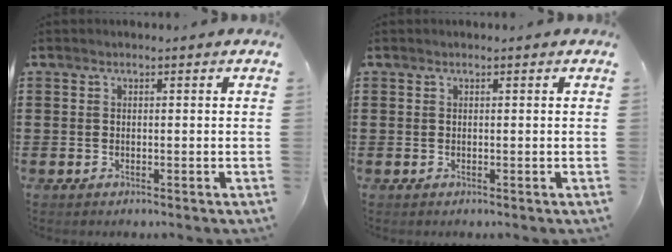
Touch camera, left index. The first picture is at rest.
{"total": 0.0}